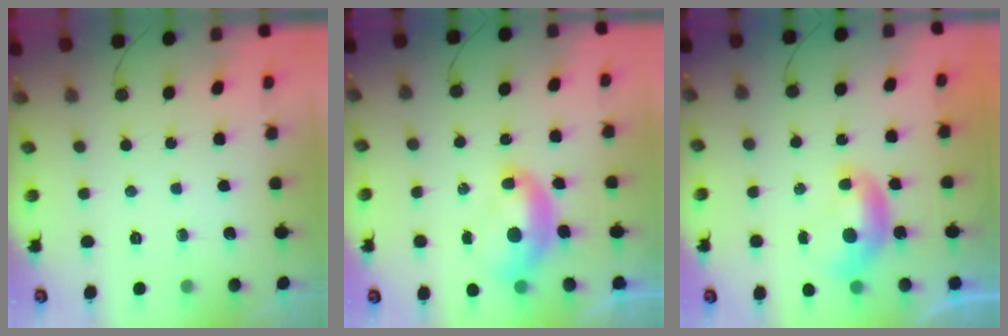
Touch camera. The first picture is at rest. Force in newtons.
{"total": 2.2, "press": 2.1, "slide": 0.6}
{"total": 0.0}